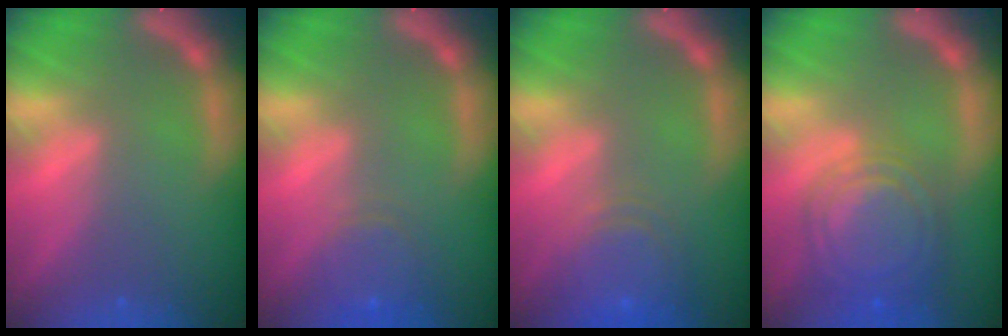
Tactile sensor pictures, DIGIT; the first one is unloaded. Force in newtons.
{"total": 3.5}
{"total": 6.1}
{"total": 9.1}